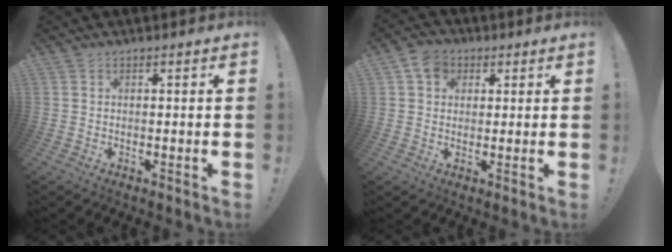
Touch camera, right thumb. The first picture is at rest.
{"total": 6.5, "force": [2.3, 5.4, 2.8], "torque": [-0.046, 0.003, 0.045]}